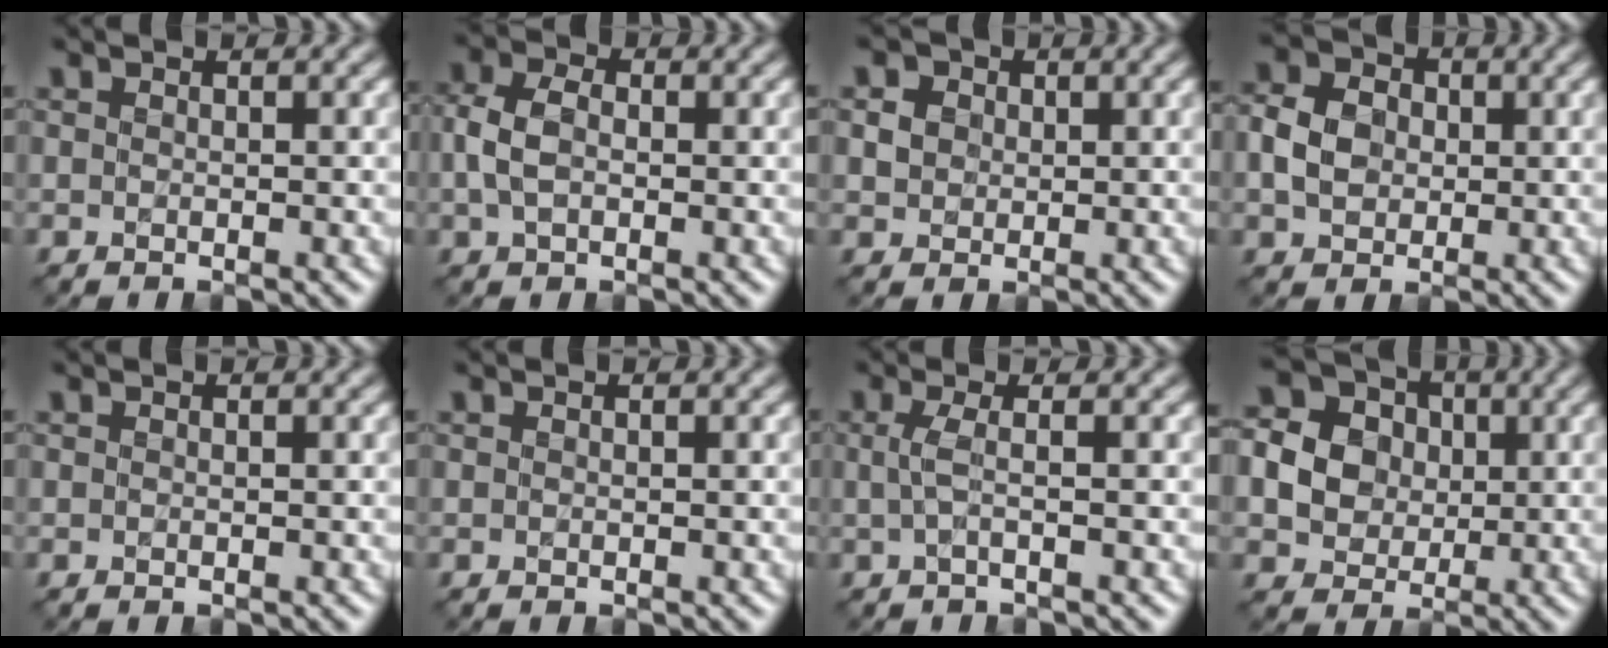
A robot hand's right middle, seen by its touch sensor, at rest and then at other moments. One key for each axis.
{"total": 3.3, "fx": -0.1, "fy": 2.3, "fz": 2.4, "tx": -0.058, "ty": 0.004, "tz": -0.008}
{"total": 2.6, "fx": 0.9, "fy": 2.1, "fz": 1.1, "tx": -0.029, "ty": 0.002, "tz": 0.022}
{"total": 4.2, "fx": 0.1, "fy": 3.5, "fz": 2.4, "tx": -0.053, "ty": 0.006, "tz": -0.004}
{"total": 0.0}
{"total": 0.0}
{"total": 1.9, "fx": 0.0, "fy": 0.5, "fz": 1.8, "tx": -0.038, "ty": -0.001, "tz": -0.003}
{"total": 6.8, "fx": 0.8, "fy": 6.0, "fz": 3.2, "tx": -0.078, "ty": 0.018, "tz": 0.002}